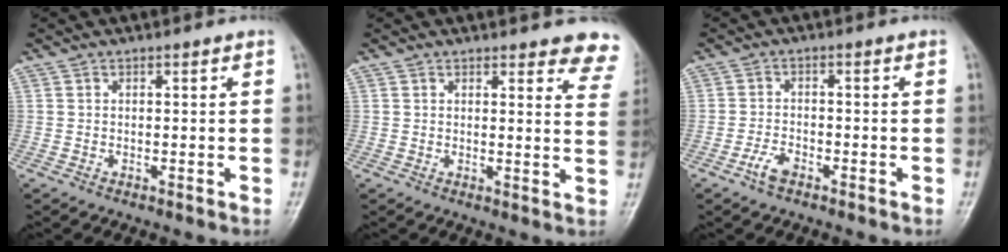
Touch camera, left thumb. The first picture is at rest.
{"total": 8.4, "force": [7.7, 2.3, 2.4], "torque": [0.020, -0.040, 0.055]}
{"total": 3.2, "force": [-2.1, 1.4, 1.9], "torque": [-0.040, 0.011, -0.042]}